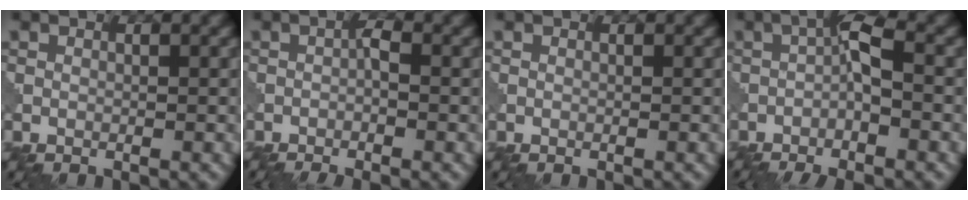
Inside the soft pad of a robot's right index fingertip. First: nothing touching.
{"total": 2.4, "force": [-1.2, 0.5, 2.0], "torque": [-0.036, 0.001, -0.026]}
{"total": 0.0}
{"total": 4.9, "force": [-1.9, 1.3, 4.4], "torque": [-0.074, 0.009, -0.044]}